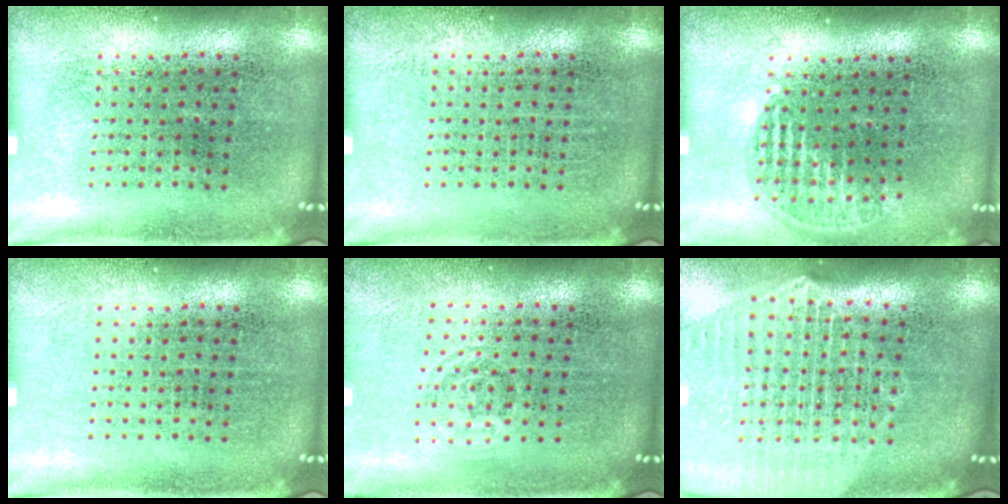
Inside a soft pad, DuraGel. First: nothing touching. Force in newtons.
{"total": 0.0}
{"total": 1.2, "press": 1.0, "slide": 0.5}
{"total": 0.0}
{"total": 0.7, "press": 0.5, "slide": 0.5}
{"total": 2.8, "press": 2.3, "slide": 1.5}